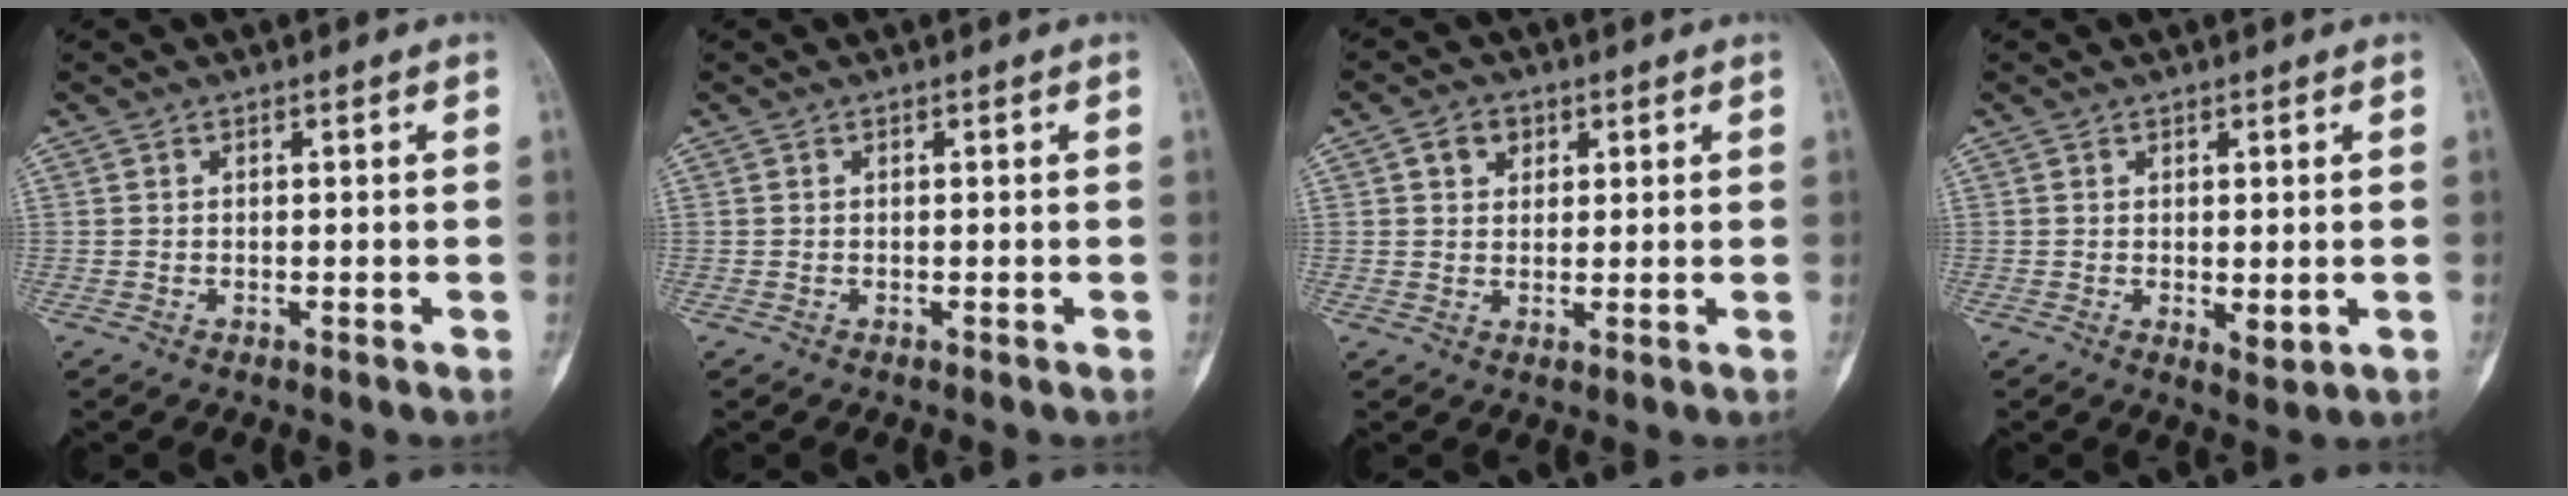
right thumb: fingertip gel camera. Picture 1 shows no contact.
{"total": 0.0}
{"total": 3.9, "force": [1.6, 3.1, 1.7], "torque": [-0.010, -0.005, 0.025]}
{"total": 2.8, "force": [-0.3, 1.3, 2.5], "torque": [-0.034, -0.009, 0.002]}